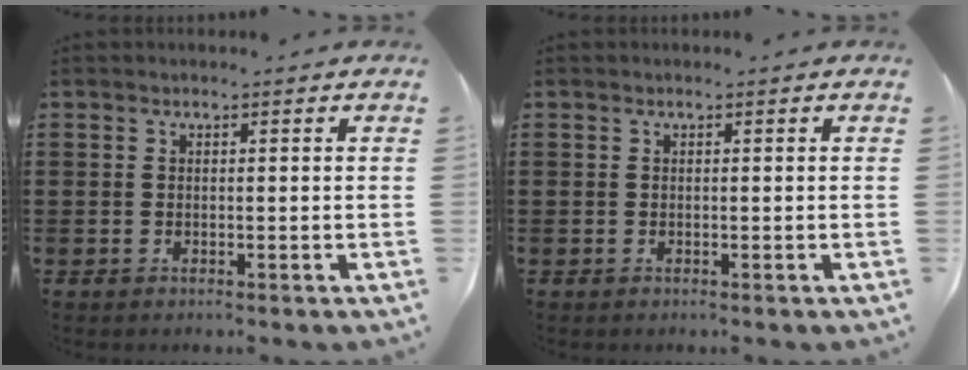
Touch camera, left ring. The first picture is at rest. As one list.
[{"total": 0.0}]